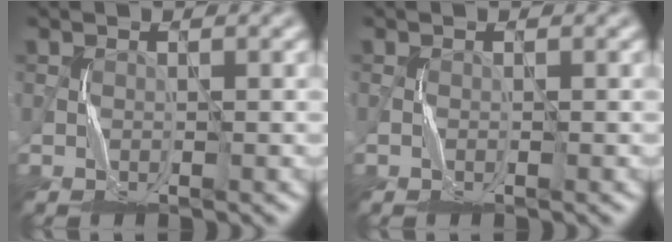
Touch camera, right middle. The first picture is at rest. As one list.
[{"total": 0.0}]